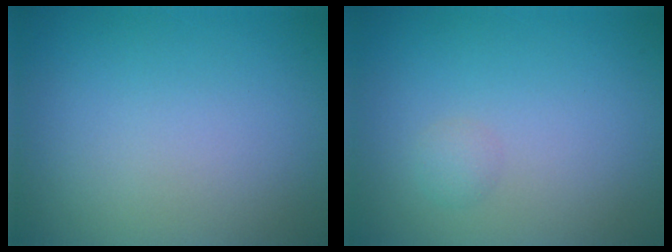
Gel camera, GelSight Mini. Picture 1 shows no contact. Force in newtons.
{"total": 0.9, "press": 0.9, "slide": 0.0}